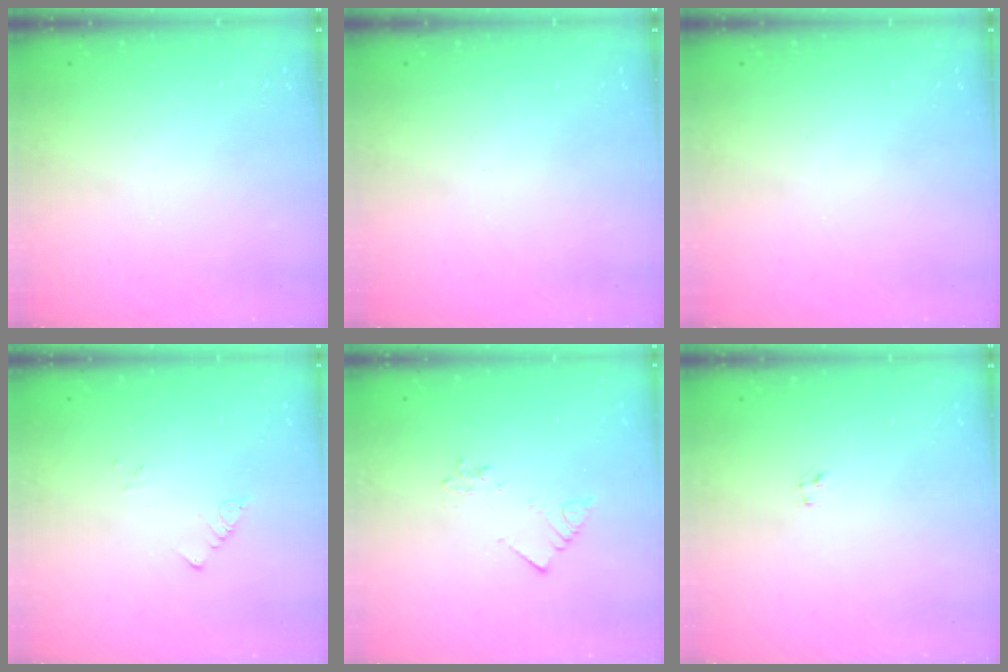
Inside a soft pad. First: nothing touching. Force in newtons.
{"total": 0.0}
{"total": 0.0}
{"total": 1.8, "press": 1.8, "slide": 0.2}
{"total": 2.1, "press": 2.1, "slide": 0.4}
{"total": 1.2, "press": 1.2, "slide": 0.1}